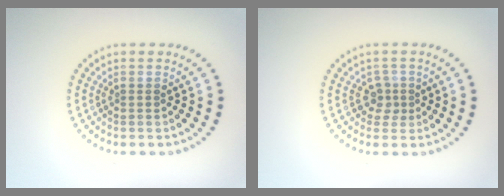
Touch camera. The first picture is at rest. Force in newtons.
{"total": 1.7, "press": 1.3, "slide": 1.1}